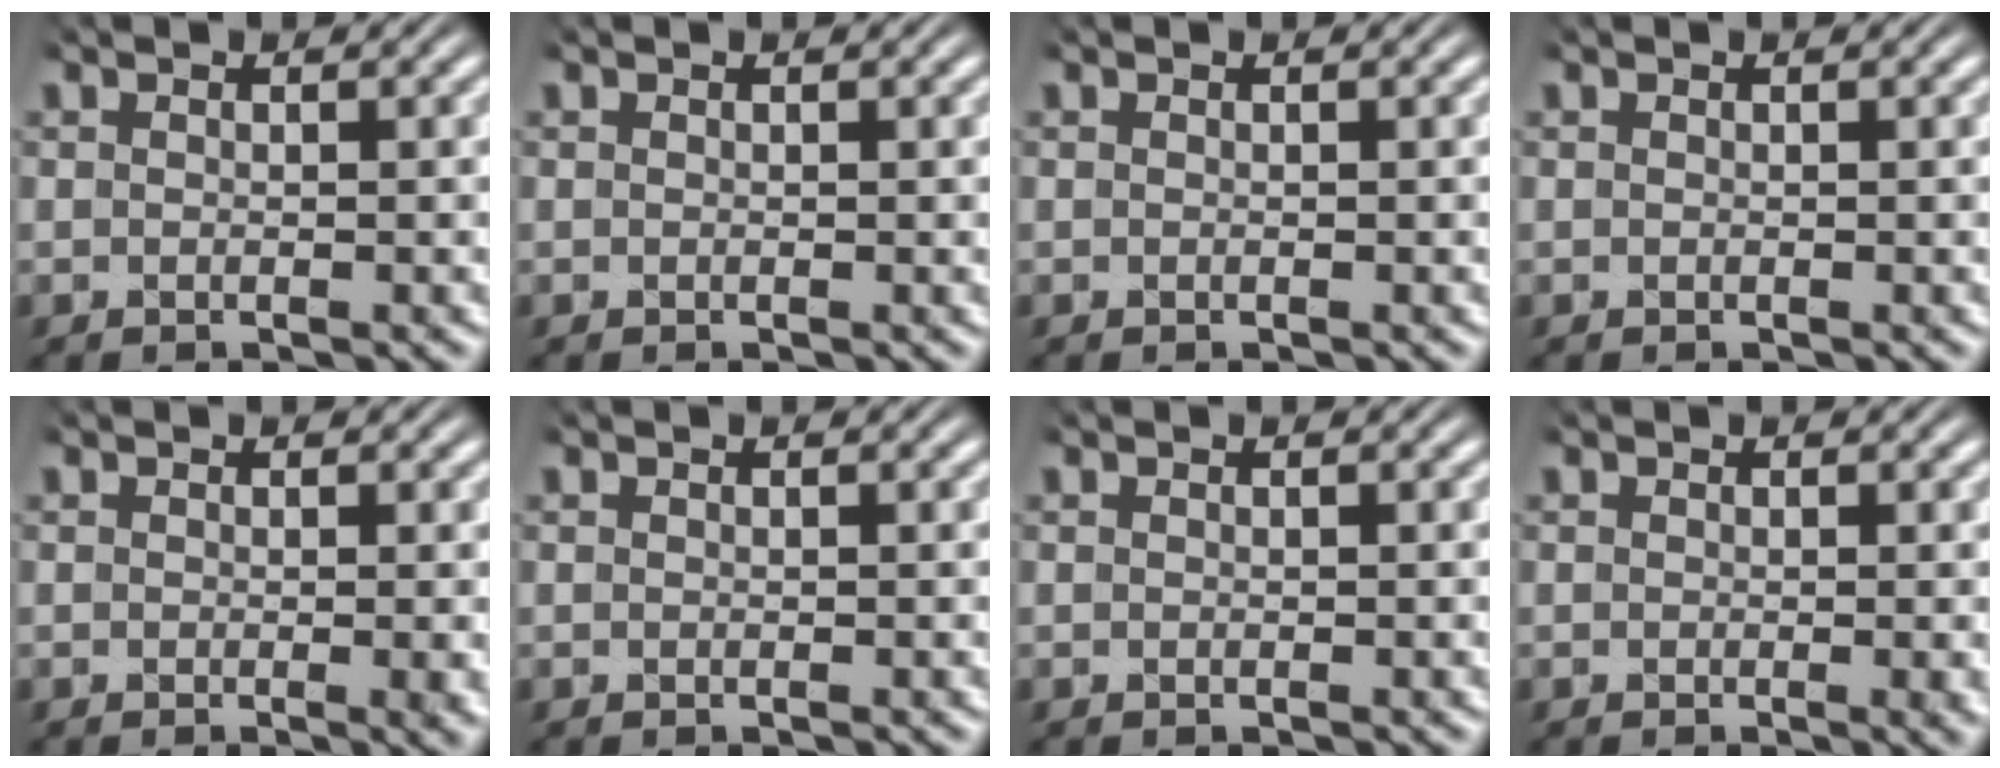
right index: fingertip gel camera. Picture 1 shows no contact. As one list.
[{"total": 0.0}, {"total": 0.0}, {"total": 0.0}, {"total": 1.0, "force": [-0.1, -0.1, 1.0], "torque": [-0.011, -0.003, -0.001]}, {"total": 0.0}, {"total": 0.0}, {"total": 0.7, "force": [0.0, -0.1, 0.7], "torque": [-0.009, -0.002, 0.000]}]